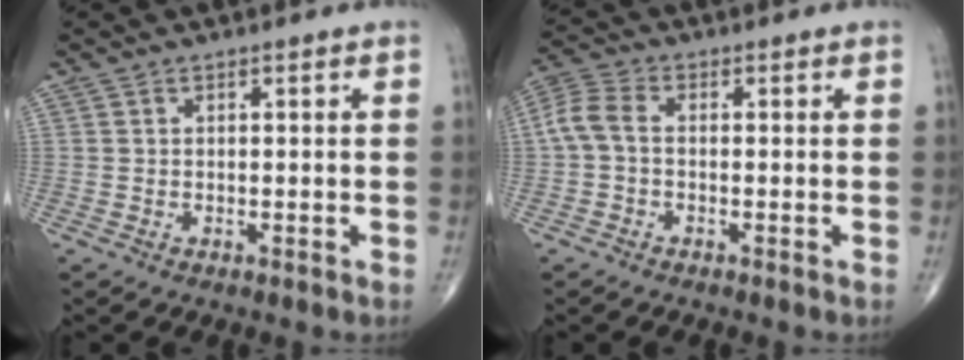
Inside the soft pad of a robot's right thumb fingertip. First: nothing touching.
{"total": 5.2, "force": [-0.4, 3.2, 4.1], "torque": [-0.095, 0.016, -0.019]}